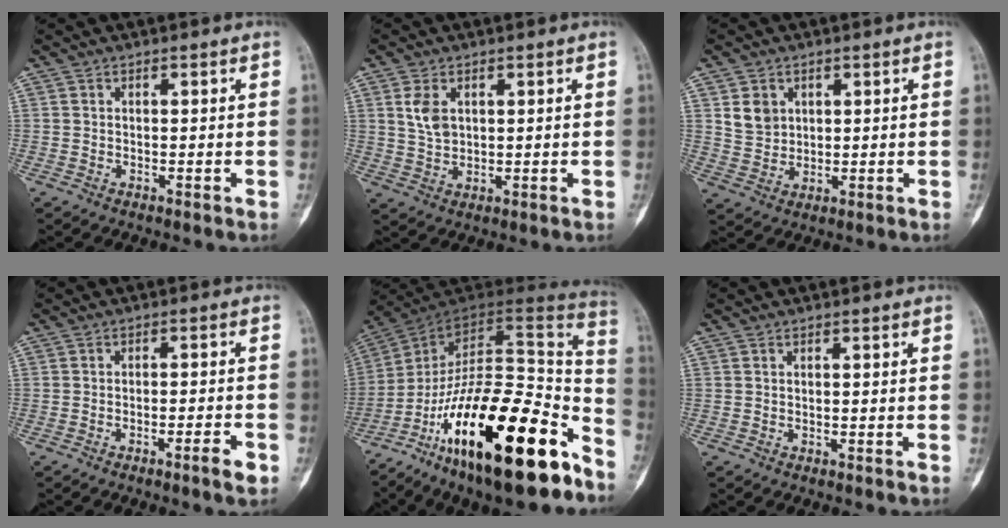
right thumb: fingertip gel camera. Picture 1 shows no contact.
{"total": 4.8, "force": [1.7, 3.0, 3.3], "torque": [-0.059, -0.007, 0.040]}
{"total": 5.1, "force": [2.0, 4.1, 2.1], "torque": [-0.023, -0.013, 0.044]}
{"total": 3.5, "force": [-2.0, 0.3, 2.9], "torque": [-0.049, 0.010, -0.033]}
{"total": 31.4, "force": [-17.3, 11.2, 23.8], "torque": [-0.298, 0.083, -0.278]}
{"total": 0.0}